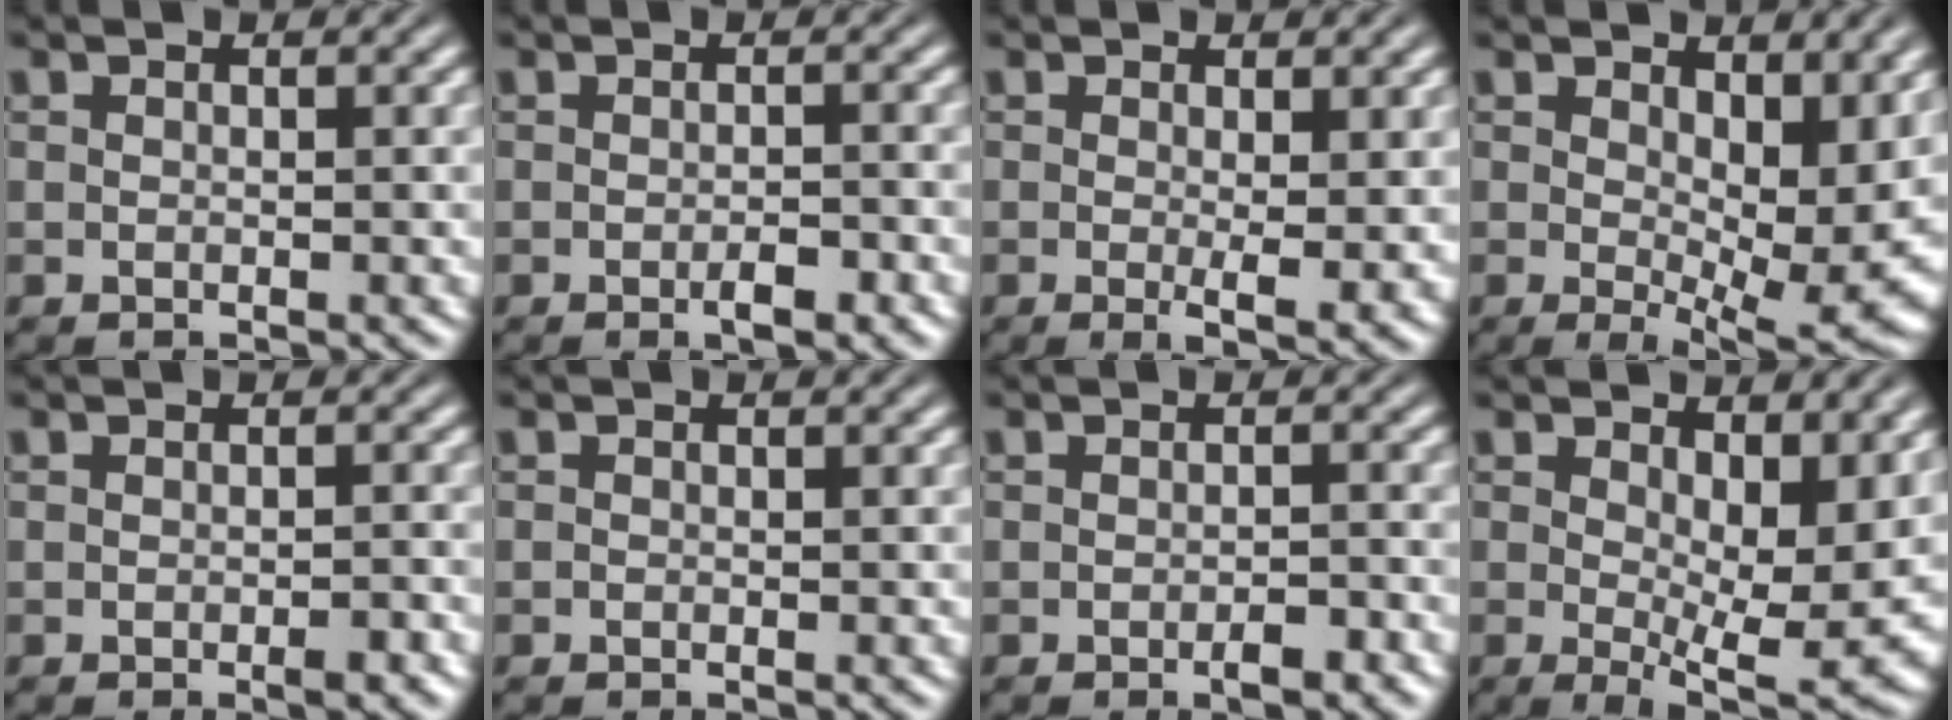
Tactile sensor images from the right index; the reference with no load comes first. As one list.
[{"total": 1.8, "force": [-1.3, 0.4, 1.2], "torque": [-0.010, 0.010, -0.027]}, {"total": 2.6, "force": [-0.5, 0.4, 2.6], "torque": [-0.038, -0.012, -0.008]}, {"total": 5.4, "force": [0.4, 1.2, 5.3], "torque": [-0.052, -0.027, 0.017]}, {"total": 1.3, "force": [-1.0, 0.2, 0.7], "torque": [-0.006, 0.010, -0.022]}, {"total": 0.8, "force": [-0.4, -0.7, 0.0], "torque": [0.010, 0.002, -0.007]}, {"total": 1.6, "force": [-1.3, 0.2, 1.0], "torque": [-0.007, 0.011, -0.026]}, {"total": 5.7, "force": [0.1, 1.3, 5.5], "torque": [-0.061, -0.029, 0.011]}]